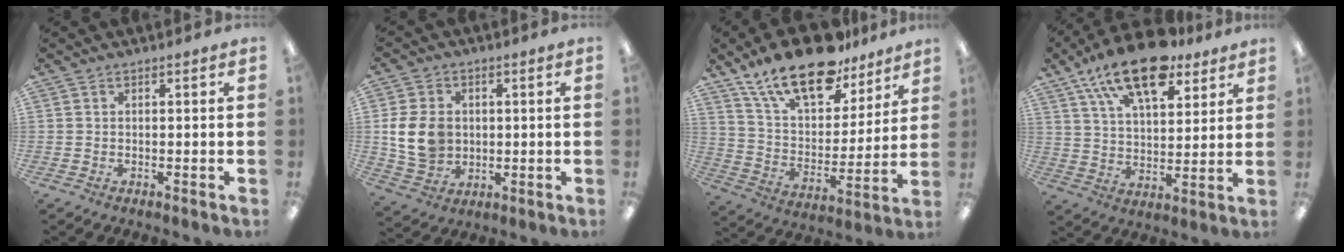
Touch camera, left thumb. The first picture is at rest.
{"total": 10.3, "force": [0.8, 8.3, 6.1], "torque": [-0.135, 0.011, 0.018]}
{"total": 20.6, "force": [14.7, 8.9, 11.3], "torque": [-0.202, -0.084, 0.260]}
{"total": 18.7, "force": [12.5, 8.5, 10.9], "torque": [-0.183, -0.057, 0.216]}